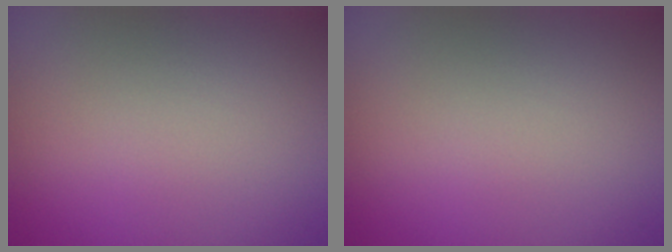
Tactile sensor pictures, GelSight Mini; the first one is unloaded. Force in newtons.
{"total": 0.0}